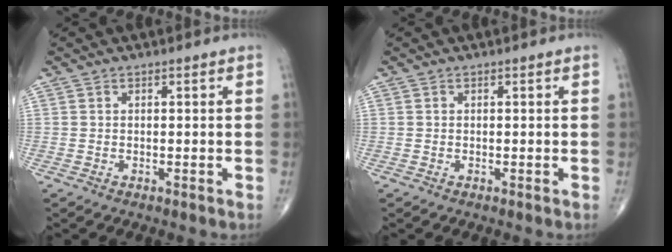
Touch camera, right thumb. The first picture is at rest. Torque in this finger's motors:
{"motor_torque": [-0.14, 0.05, 0.24, -0.10, -0.01]}